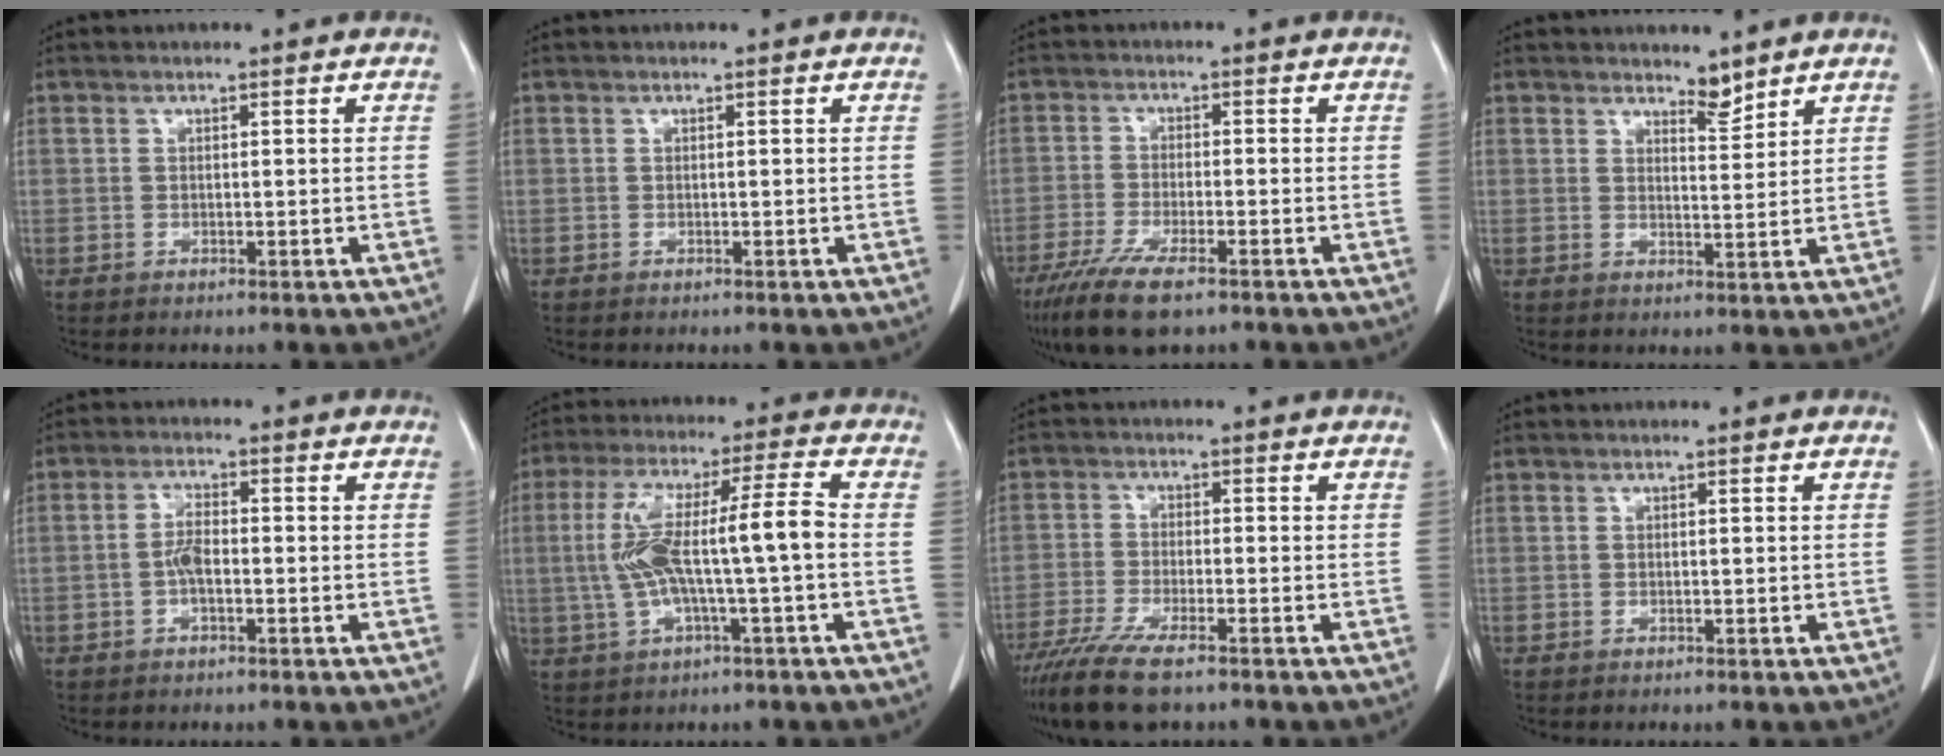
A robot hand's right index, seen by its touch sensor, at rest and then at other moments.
{"total": 0.0}
{"total": 9.7, "force": [-6.6, 2.0, 6.8], "torque": [-0.123, -0.023, -0.110]}
{"total": 2.7, "force": [2.5, 0.5, 0.7], "torque": [-0.010, -0.006, 0.043]}
{"total": 3.2, "force": [-0.7, 1.1, 2.9], "torque": [-0.058, 0.006, -0.012]}
{"total": 11.9, "force": [-0.8, 0.8, 11.8], "torque": [-0.230, 0.029, -0.011]}
{"total": 9.6, "force": [-7.2, 1.6, 6.1], "torque": [-0.109, -0.023, -0.121]}
{"total": 0.0}